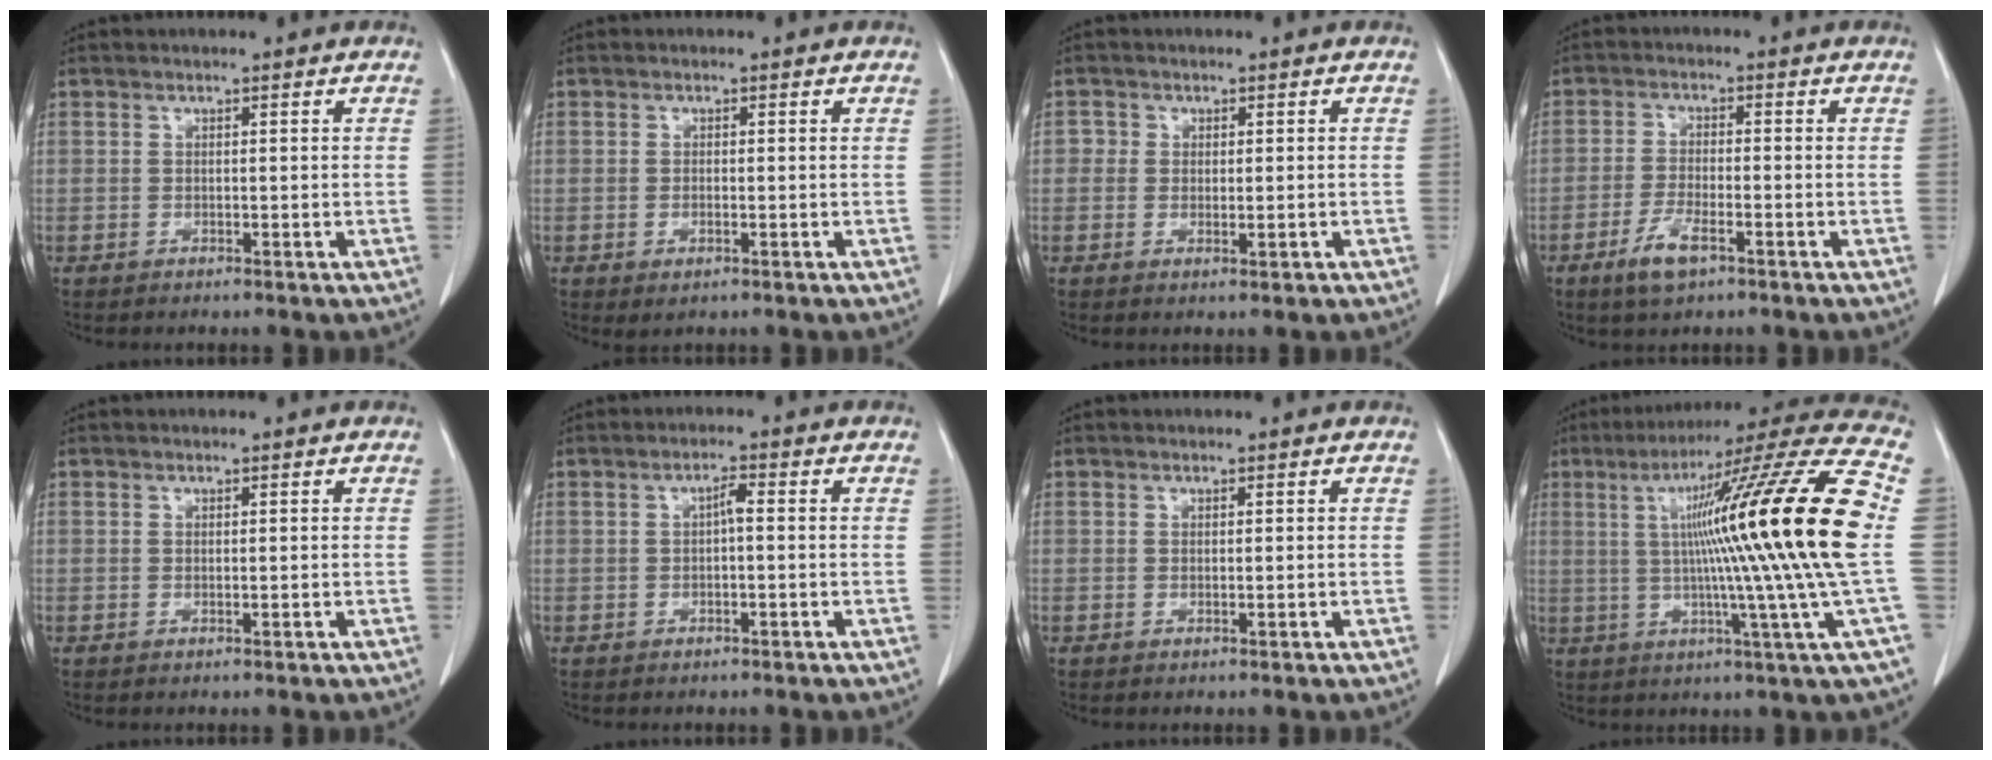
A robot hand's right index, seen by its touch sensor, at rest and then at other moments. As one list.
[{"total": 1.9, "force": [-0.6, 0.8, 1.6], "torque": [-0.031, -0.003, -0.003]}, {"total": 2.4, "force": [-0.3, 1.8, 1.5], "torque": [-0.015, 0.001, -0.004]}, {"total": 5.2, "force": [-2.9, 1.5, 4.0], "torque": [-0.083, -0.005, -0.052]}, {"total": 0.0}, {"total": 2.1, "force": [0.0, 0.4, 2.1], "torque": [-0.037, 0.004, 0.000]}, {"total": 0.0}, {"total": 24.5, "force": [2.1, -2.3, 24.3], "torque": [-0.341, 0.005, 0.009]}]